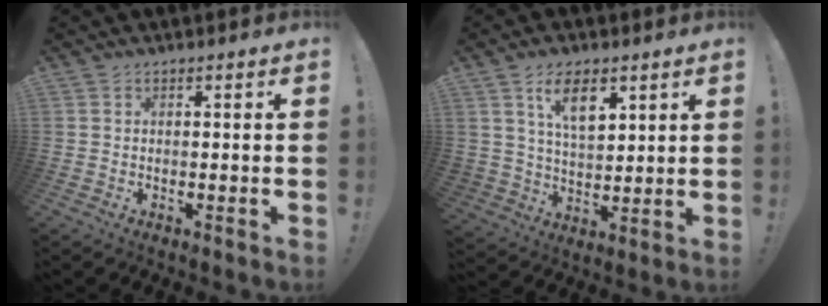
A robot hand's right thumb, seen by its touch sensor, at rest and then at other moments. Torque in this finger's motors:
{"motor_torque": [-0.43, 1.19, 0.98, 0.13, 0.07]}